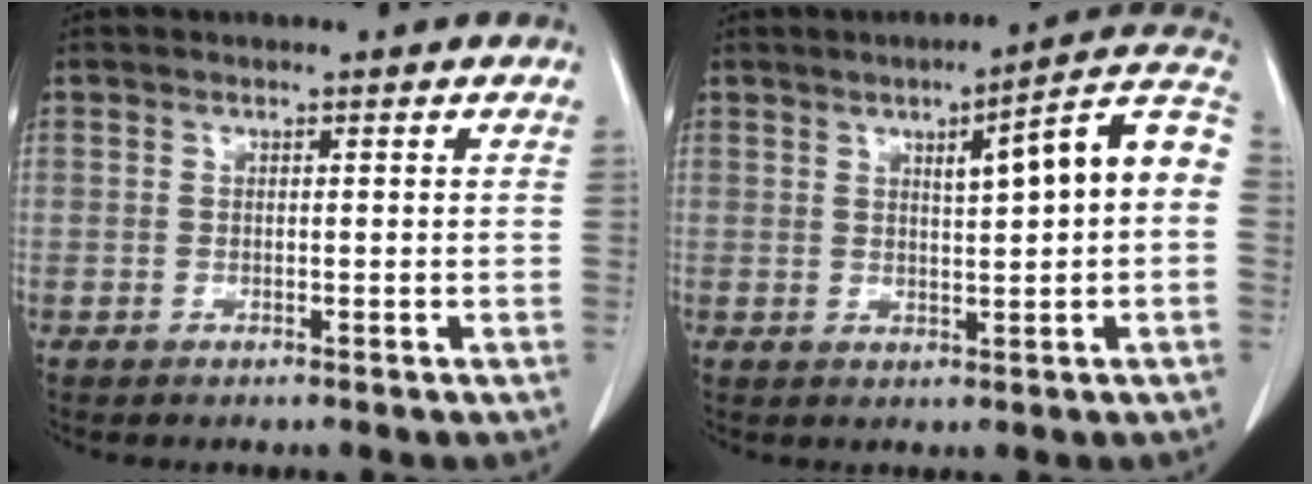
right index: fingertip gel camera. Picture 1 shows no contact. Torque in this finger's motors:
{"motor_torque": [0.75, 0.10, 0.18, 0.05]}